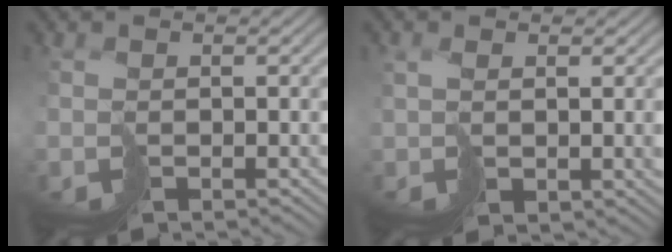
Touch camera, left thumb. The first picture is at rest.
{"total": 3.6, "force": [1.1, 1.6, 3.0], "torque": [-0.057, -0.009, 0.036]}